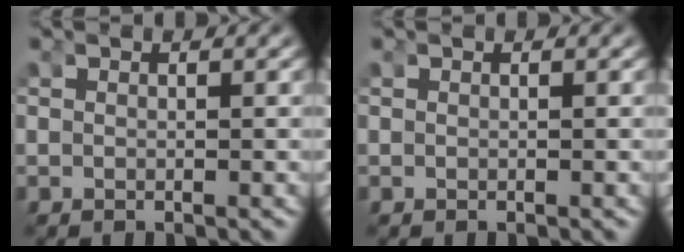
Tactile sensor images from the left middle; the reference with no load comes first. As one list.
[{"total": 0.0}]